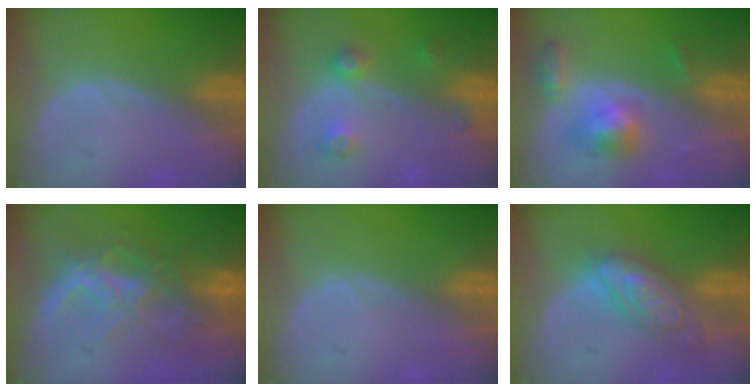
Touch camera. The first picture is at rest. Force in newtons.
{"total": 4.1, "press": 3.6, "slide": 2.0}
{"total": 5.3, "press": 5.0, "slide": 1.7}
{"total": 8.1, "press": 7.6, "slide": 2.7}
{"total": 0.0}
{"total": 7.5, "press": 7.4, "slide": 0.6}